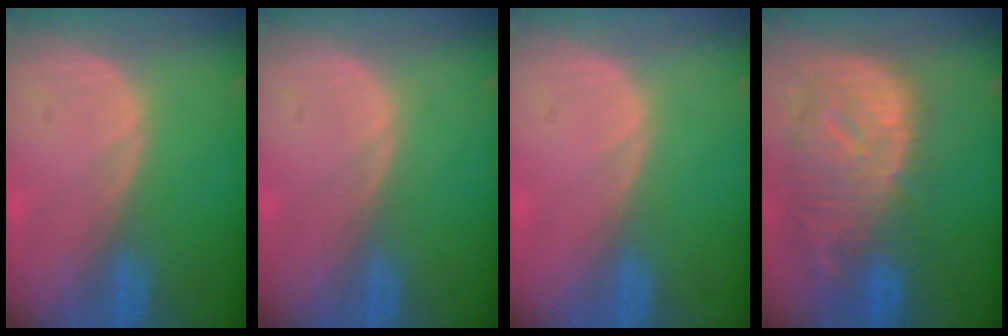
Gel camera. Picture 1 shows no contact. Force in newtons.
{"total": 0.0}
{"total": 0.0}
{"total": 12.5, "press": 10.9, "slide": 6.2}